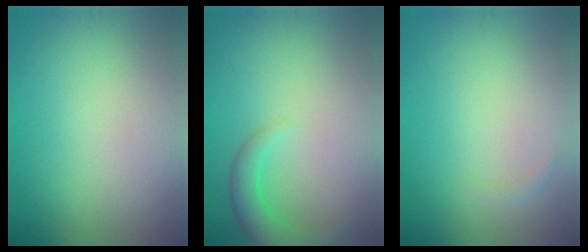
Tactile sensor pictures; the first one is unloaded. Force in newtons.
{"total": 2.9, "press": 2.9, "slide": 0.2}
{"total": 0.5, "press": 0.5, "slide": 0.0}